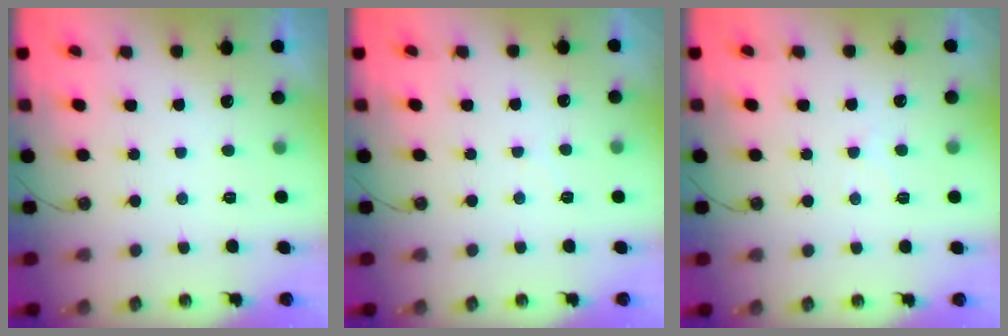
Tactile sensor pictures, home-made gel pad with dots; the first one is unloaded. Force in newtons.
{"total": 3.3, "press": 3.3, "slide": 0.6}
{"total": 4.5, "press": 4.5, "slide": 0.5}